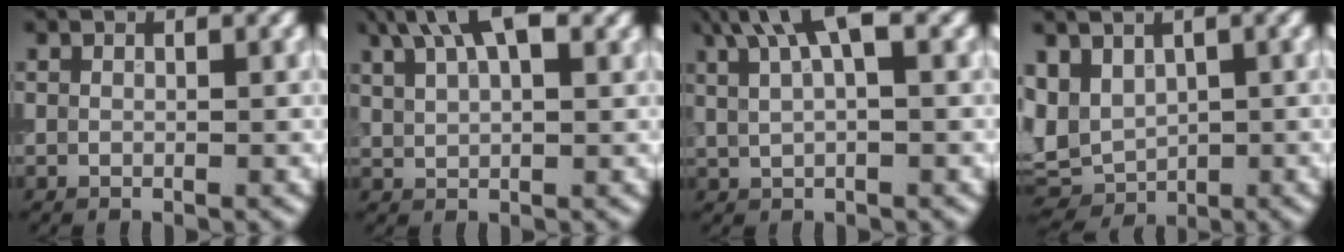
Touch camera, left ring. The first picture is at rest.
{"total": 6.6, "force": [3.8, 2.8, 4.6], "torque": [-0.081, 0.020, 0.057]}
{"total": 5.0, "force": [2.8, 1.4, 3.9], "torque": [-0.073, 0.012, 0.051]}
{"total": 4.4, "force": [0.6, 3.4, 2.7], "torque": [-0.052, 0.003, 0.015]}